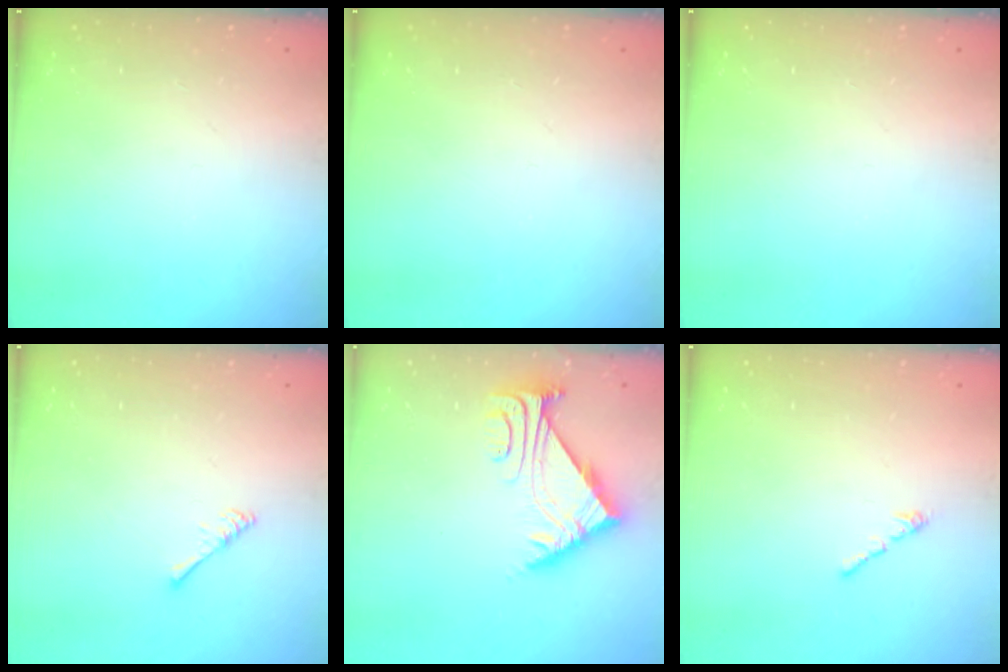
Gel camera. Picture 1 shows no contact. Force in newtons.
{"total": 0.0}
{"total": 0.0}
{"total": 2.4, "press": 2.4, "slide": 0.4}
{"total": 5.7, "press": 5.6, "slide": 1.0}
{"total": 0.7, "press": 0.6, "slide": 0.4}